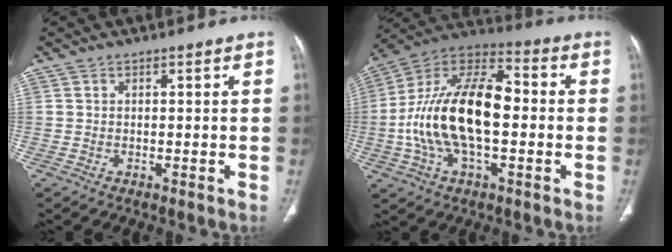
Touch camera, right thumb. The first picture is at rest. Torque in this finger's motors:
{"motor_torque": [1.69, 1.64, 1.96, -0.81, 0.27]}